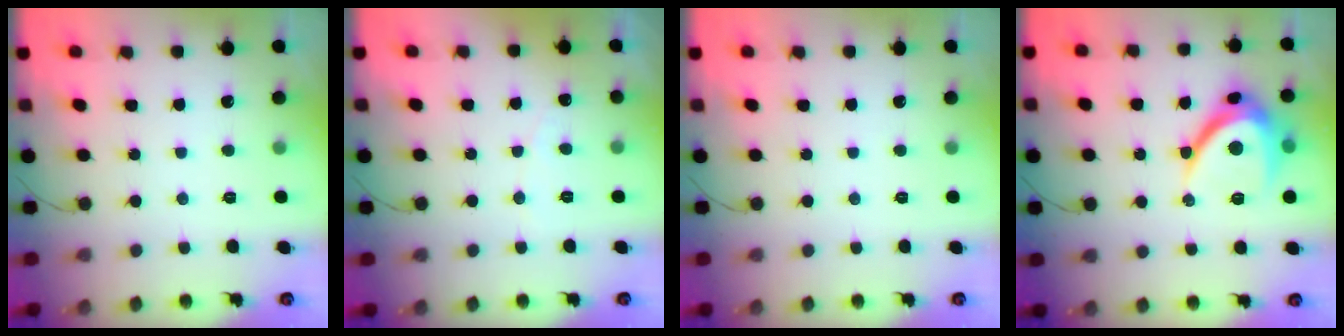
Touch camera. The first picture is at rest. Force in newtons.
{"total": 2.3, "press": 2.3, "slide": 0.1}
{"total": 0.0}
{"total": 10.6, "press": 10.6, "slide": 0.6}